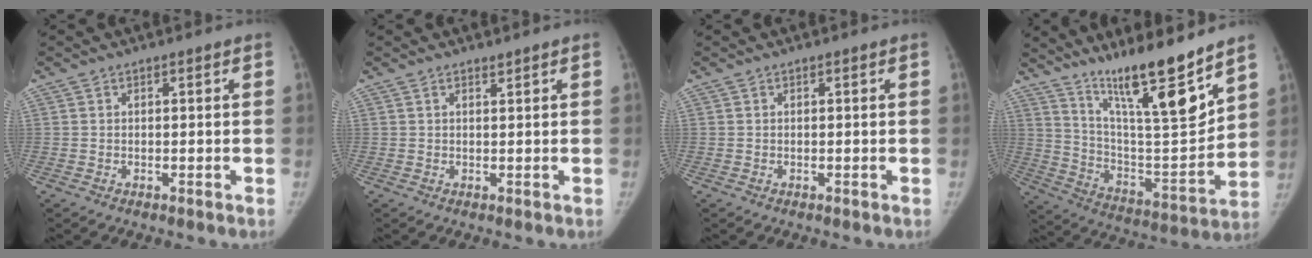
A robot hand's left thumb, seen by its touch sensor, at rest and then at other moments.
{"total": 0.6, "force": [0.5, 0.0, 0.1], "torque": [-0.005, -0.005, 0.011]}
{"total": 0.0}
{"total": 19.8, "force": [14.5, 2.4, 13.4], "torque": [-0.184, -0.096, 0.256]}